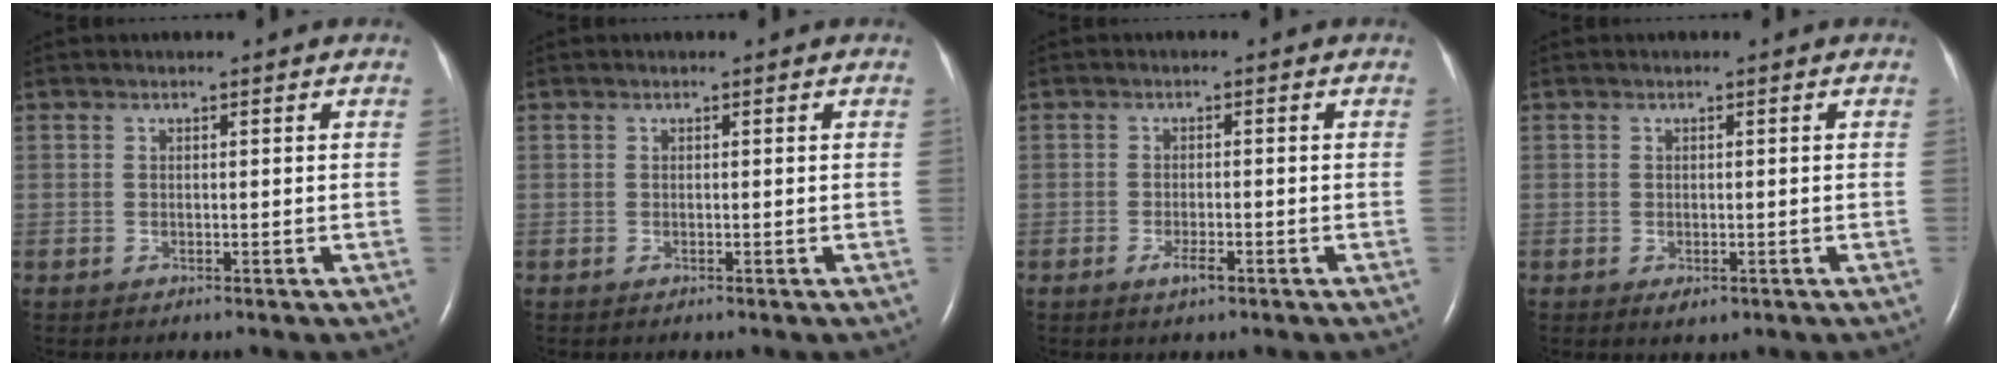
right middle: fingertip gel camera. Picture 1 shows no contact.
{"total": 0.0}
{"total": 2.2, "force": [-1.2, 0.6, 1.7], "torque": [-0.034, -0.001, -0.021]}
{"total": 1.4, "force": [-0.6, 0.8, 1.0], "torque": [-0.015, -0.002, -0.002]}